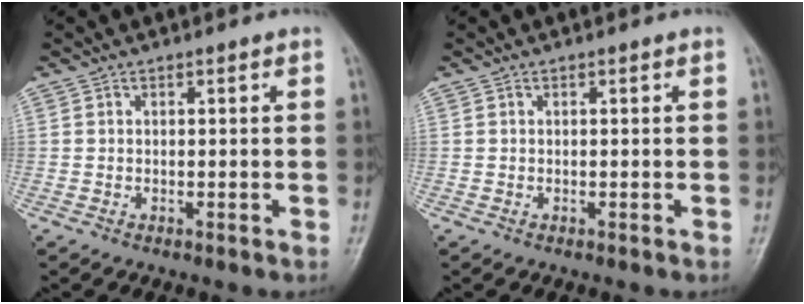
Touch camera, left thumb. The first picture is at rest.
{"total": 0.0}